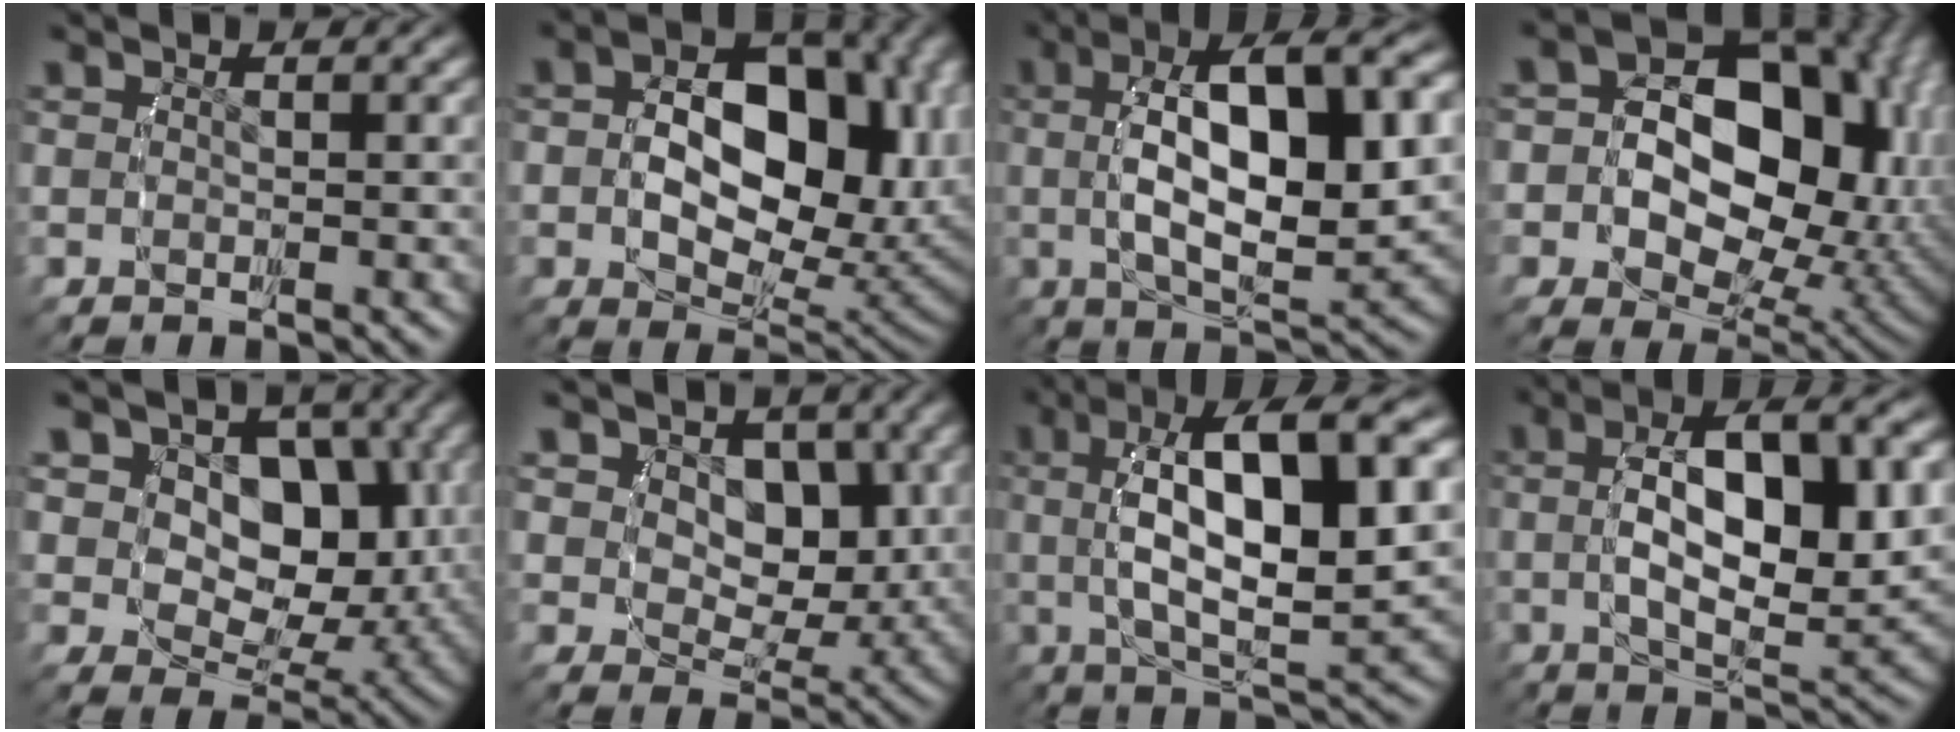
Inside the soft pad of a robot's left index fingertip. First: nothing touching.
{"total": 10.8, "force": [1.6, 6.9, 8.1], "torque": [-0.107, -0.012, 0.027]}
{"total": 10.4, "force": [2.1, 3.9, 9.4], "torque": [-0.149, -0.001, 0.041]}
{"total": 17.1, "force": [1.5, 12.9, 11.1], "torque": [-0.167, -0.029, 0.023]}
{"total": 13.0, "force": [2.6, 10.4, 7.4], "torque": [-0.113, -0.030, 0.045]}
{"total": 6.4, "force": [2.4, 5.0, 3.3], "torque": [-0.048, -0.027, 0.048]}
{"total": 11.4, "force": [2.9, 4.1, 10.3], "torque": [-0.159, 0.002, 0.053]}
{"total": 8.9, "force": [1.9, 3.2, 8.0], "torque": [-0.116, -0.001, 0.034]}